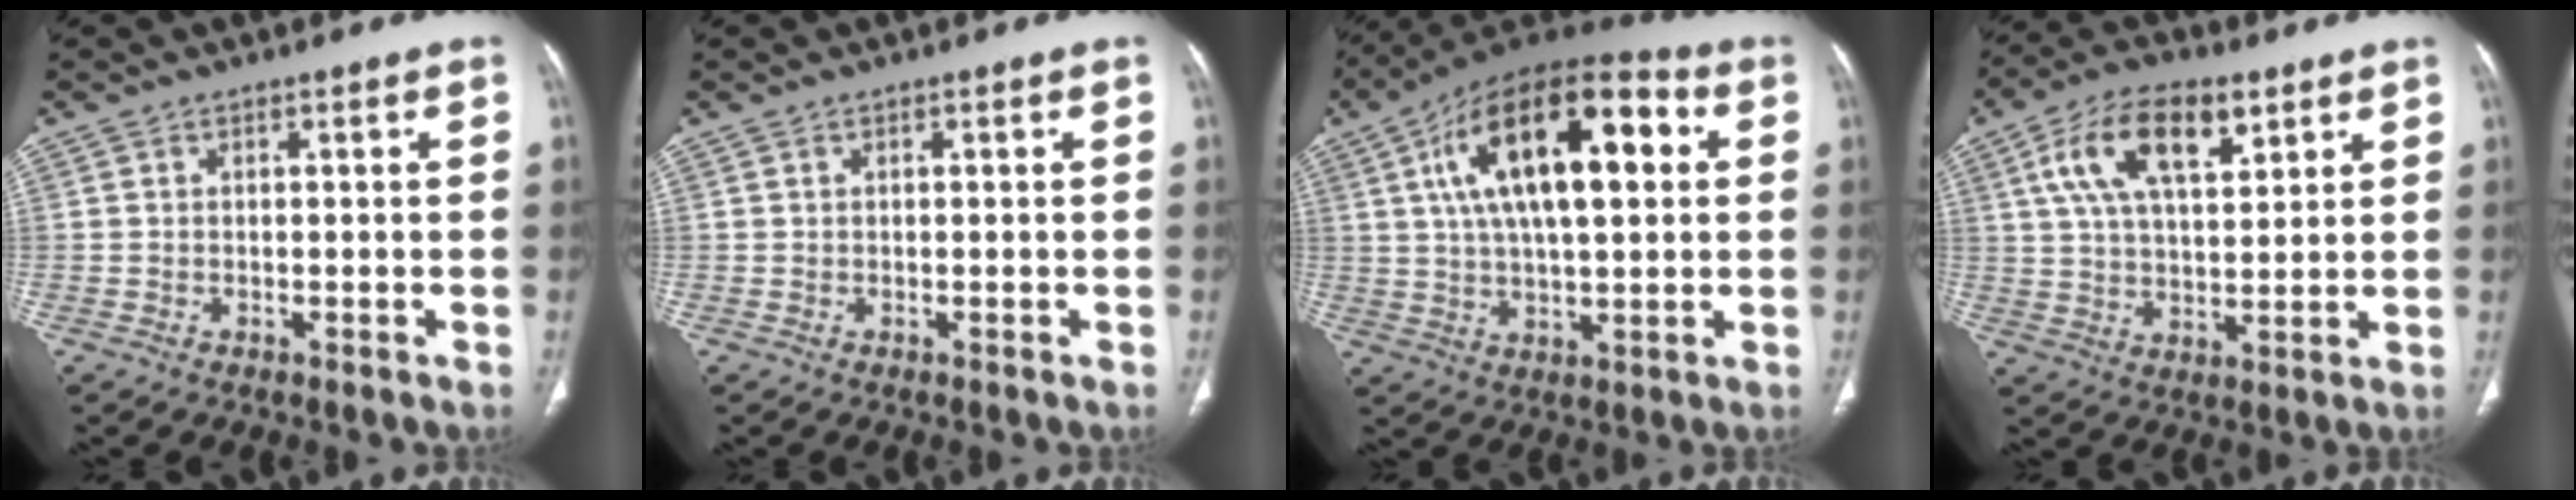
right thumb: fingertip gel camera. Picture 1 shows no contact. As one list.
[{"total": 0.0}, {"total": 22.8, "force": [5.8, 10.0, 19.7], "torque": [-0.316, 0.016, 0.086]}, {"total": 14.5, "force": [6.4, 7.0, 10.9], "torque": [-0.180, -0.004, 0.114]}]